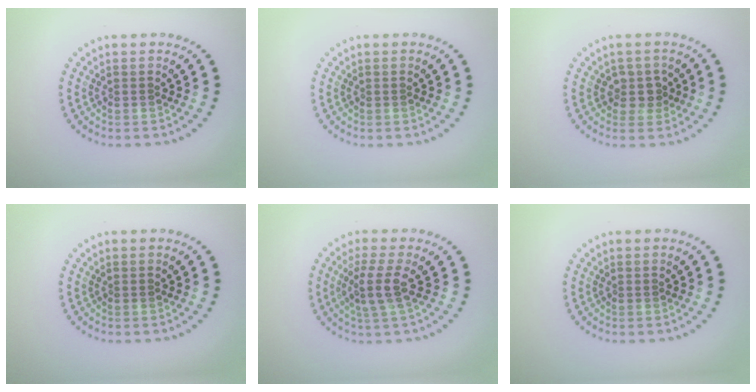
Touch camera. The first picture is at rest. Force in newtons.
{"total": 0.0}
{"total": 2.0, "press": 1.5, "slide": 1.3}
{"total": 0.0}
{"total": 3.0, "press": 2.3, "slide": 1.9}
{"total": 0.0}